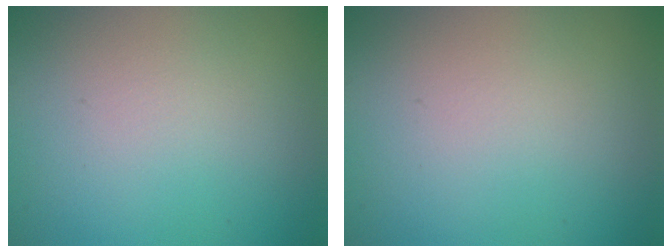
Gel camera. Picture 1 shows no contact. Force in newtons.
{"total": 0.0}